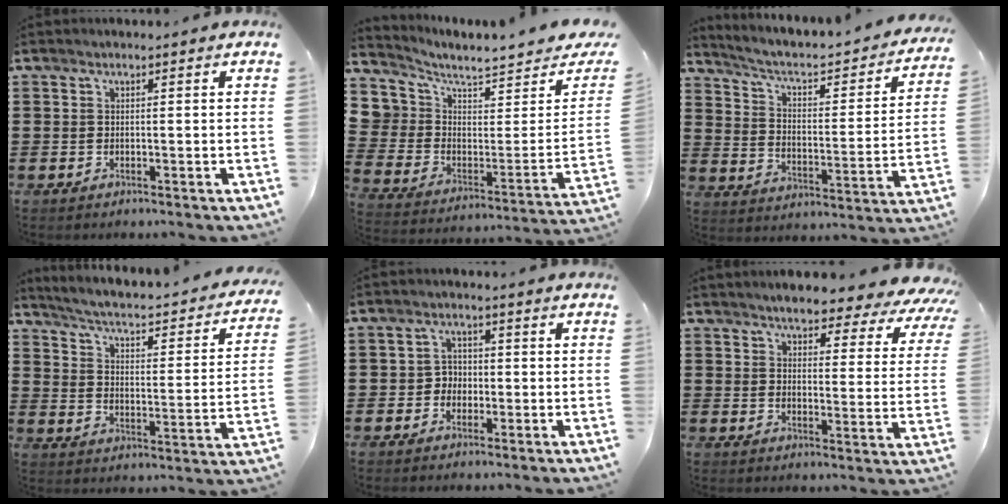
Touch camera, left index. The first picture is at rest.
{"total": 3.8, "force": [3.2, 2.1, -0.6], "torque": [-0.025, -0.041, 0.054]}
{"total": 3.3, "force": [2.0, 1.3, 2.2], "torque": [-0.058, -0.025, 0.022]}
{"total": 2.6, "force": [1.9, 0.0, 1.7], "torque": [-0.048, -0.032, 0.019]}
{"total": 2.7, "force": [-0.7, 2.4, 1.0], "torque": [-0.029, 0.007, -0.019]}
{"total": 5.0, "force": [4.7, 0.5, 1.6], "torque": [-0.047, -0.032, 0.077]}